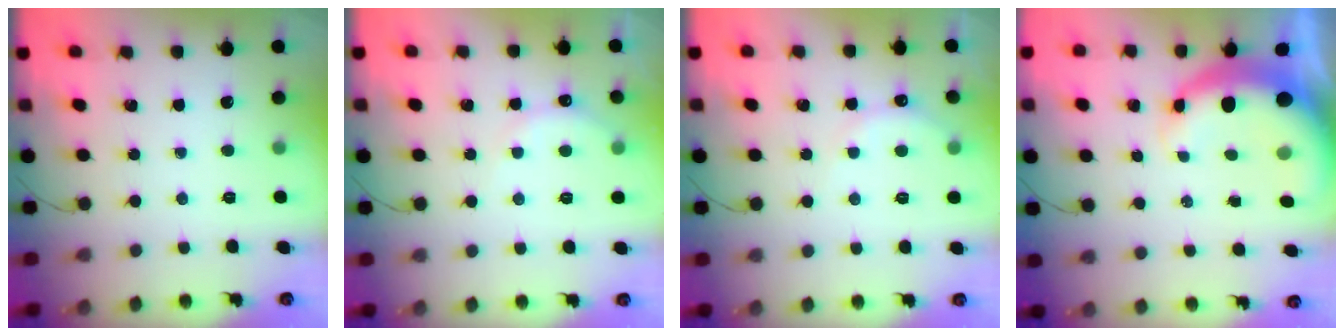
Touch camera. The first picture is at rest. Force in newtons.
{"total": 7.0, "press": 6.9, "slide": 1.3}
{"total": 7.0, "press": 6.9, "slide": 1.3}
{"total": 8.0, "press": 7.7, "slide": 2.0}